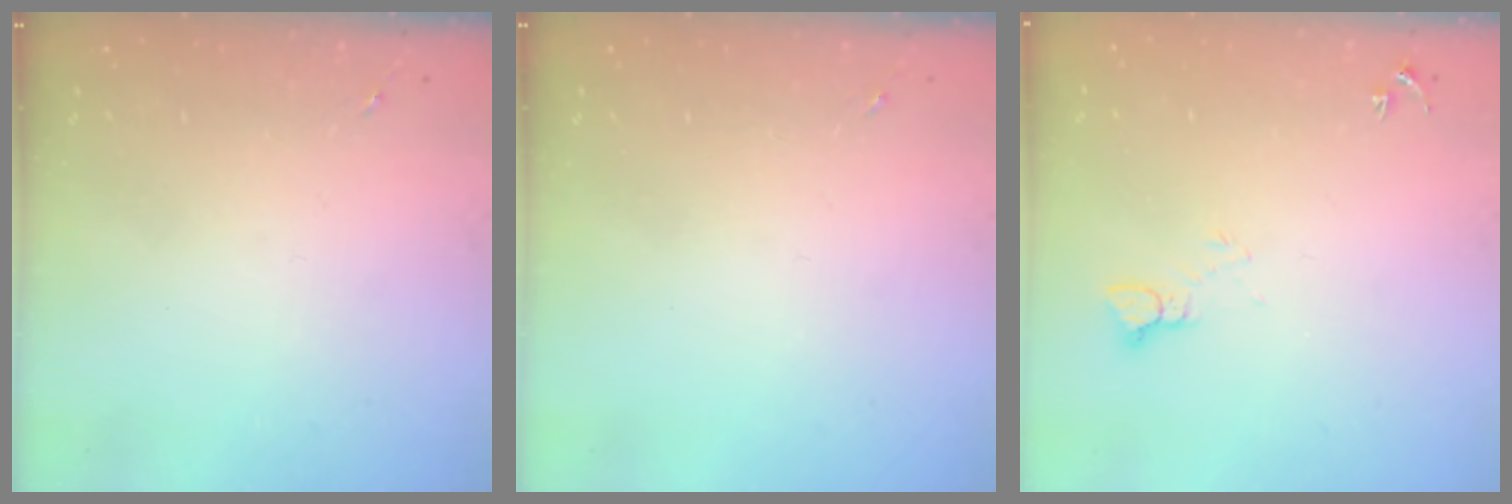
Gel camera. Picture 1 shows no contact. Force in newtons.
{"total": 0.0}
{"total": 4.2, "press": 4.1, "slide": 0.4}